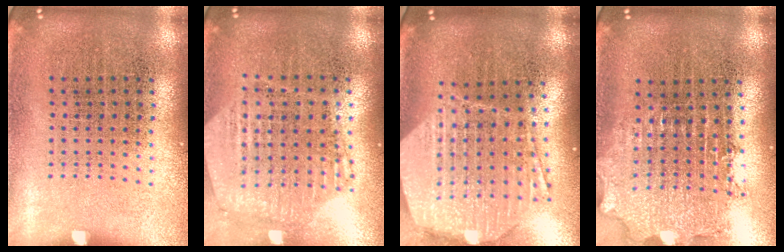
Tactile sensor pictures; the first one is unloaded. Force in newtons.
{"total": 1.1, "press": 1.1, "slide": 0.3}
{"total": 2.7, "press": 2.2, "slide": 1.6}
{"total": 2.0, "press": 1.6, "slide": 1.2}